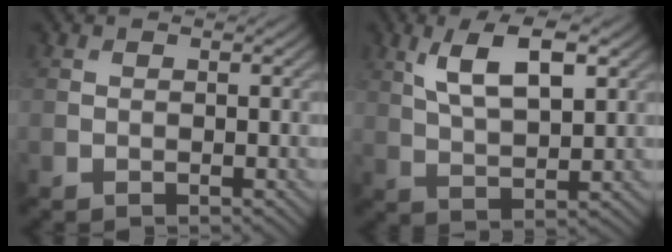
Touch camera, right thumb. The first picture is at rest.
{"total": 8.2, "force": [3.6, 3.1, 6.7], "torque": [-0.126, 0.009, 0.070]}